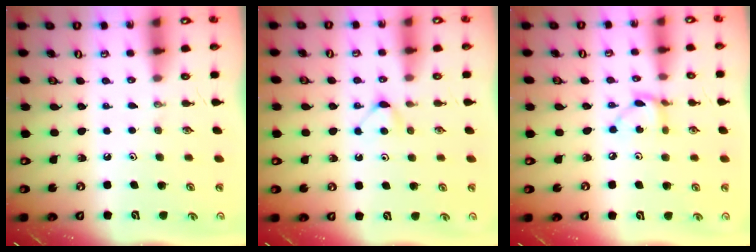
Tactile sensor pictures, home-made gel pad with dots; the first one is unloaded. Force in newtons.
{"total": 3.9, "press": 3.9, "slide": 0.4}
{"total": 5.1, "press": 5.1, "slide": 0.2}